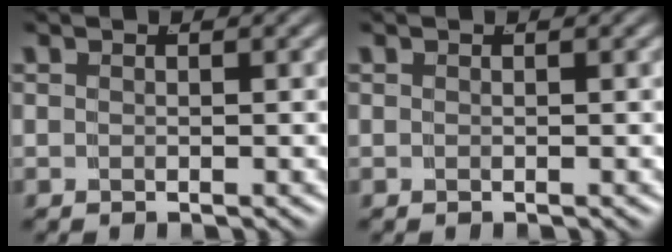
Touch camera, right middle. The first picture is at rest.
{"total": 0.0}